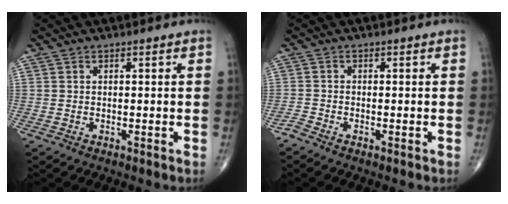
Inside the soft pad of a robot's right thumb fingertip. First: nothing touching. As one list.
[{"total": 1.4, "force": [-1.2, 0.2, 0.7], "torque": [-0.023, 0.000, -0.029]}]